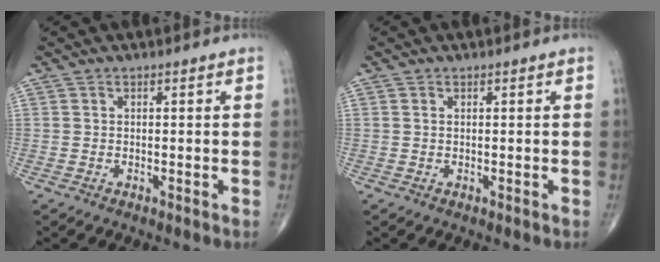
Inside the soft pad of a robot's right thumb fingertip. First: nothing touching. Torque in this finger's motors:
{"motor_torque": [-0.20, -0.07, -0.10, 0.04, 0.04]}